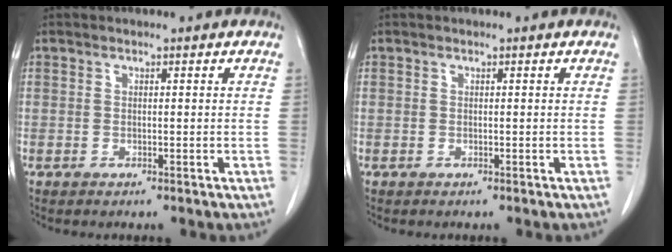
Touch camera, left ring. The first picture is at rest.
{"total": 0.0}